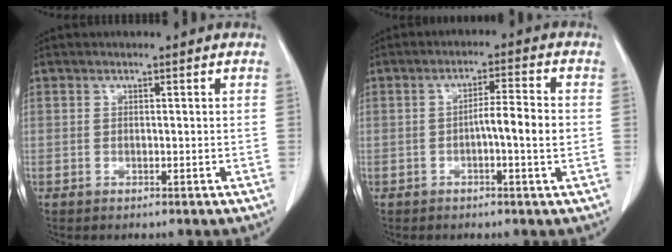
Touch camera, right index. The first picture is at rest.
{"total": 5.2, "force": [-0.8, 0.1, 5.1], "torque": [-0.079, 0.009, -0.013]}